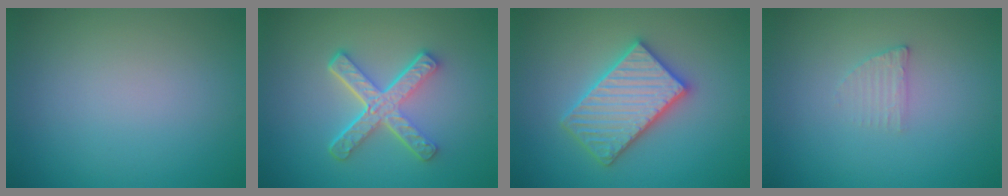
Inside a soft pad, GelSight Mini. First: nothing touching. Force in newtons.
{"total": 5.3, "press": 3.7, "slide": 3.8}
{"total": 5.6, "press": 5.5, "slide": 0.8}
{"total": 1.2, "press": 1.2, "slide": 0.3}